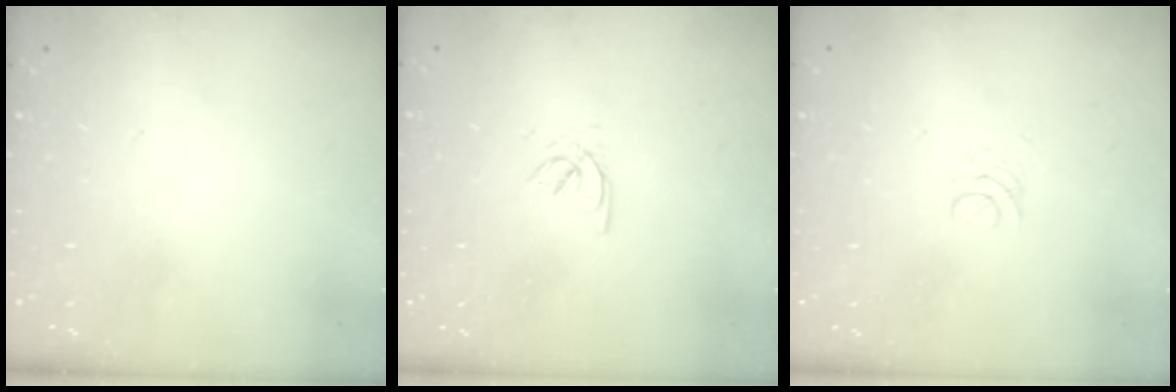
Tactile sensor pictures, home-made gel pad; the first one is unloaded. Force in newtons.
{"total": 2.3, "press": 2.2, "slide": 0.3}
{"total": 1.3, "press": 1.3, "slide": 0.1}